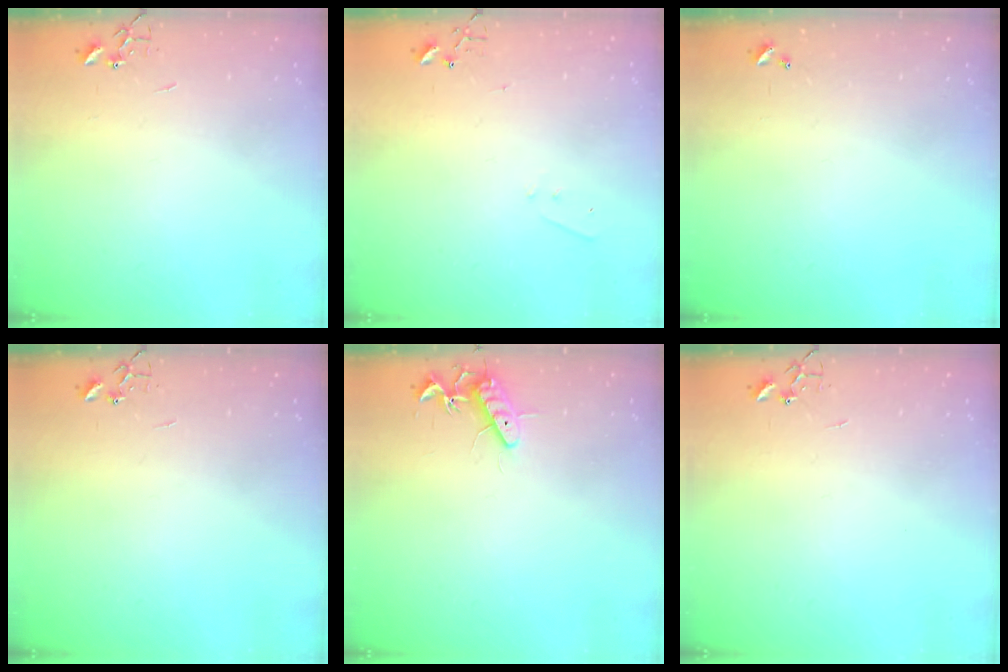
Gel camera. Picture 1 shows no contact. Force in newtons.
{"total": 4.2, "press": 4.1, "slide": 0.6}
{"total": 0.0}
{"total": 0.0}
{"total": 11.5, "press": 11.5, "slide": 1.0}
{"total": 0.0}